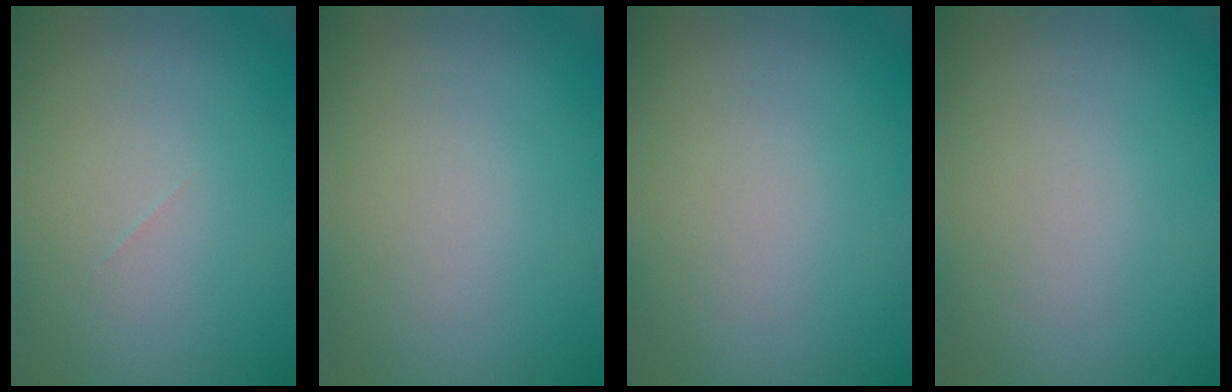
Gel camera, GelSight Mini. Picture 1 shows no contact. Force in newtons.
{"total": 0.0}
{"total": 0.0}
{"total": 0.0}